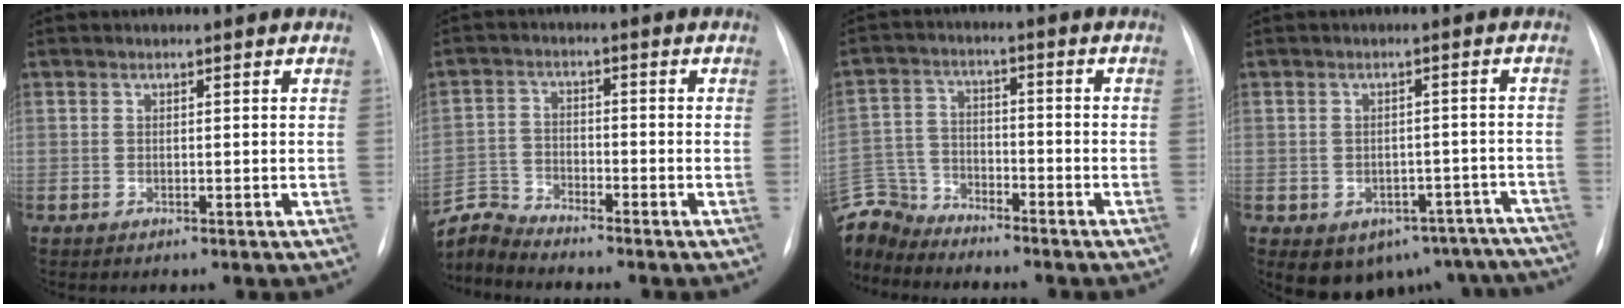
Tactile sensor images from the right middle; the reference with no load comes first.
{"total": 6.0, "force": [-5.9, -0.9, -0.8], "torque": [0.003, 0.002, -0.114]}
{"total": 10.2, "force": [-9.7, 3.0, 0.8], "torque": [-0.030, 0.013, -0.190]}
{"total": 15.5, "force": [-11.4, 9.3, 5.0], "torque": [-0.059, 0.034, -0.114]}